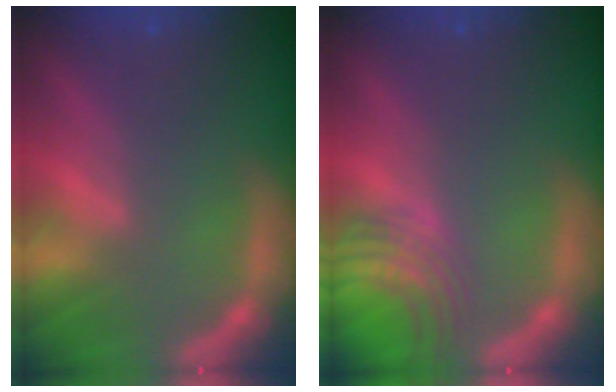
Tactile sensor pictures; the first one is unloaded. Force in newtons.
{"total": 5.5}